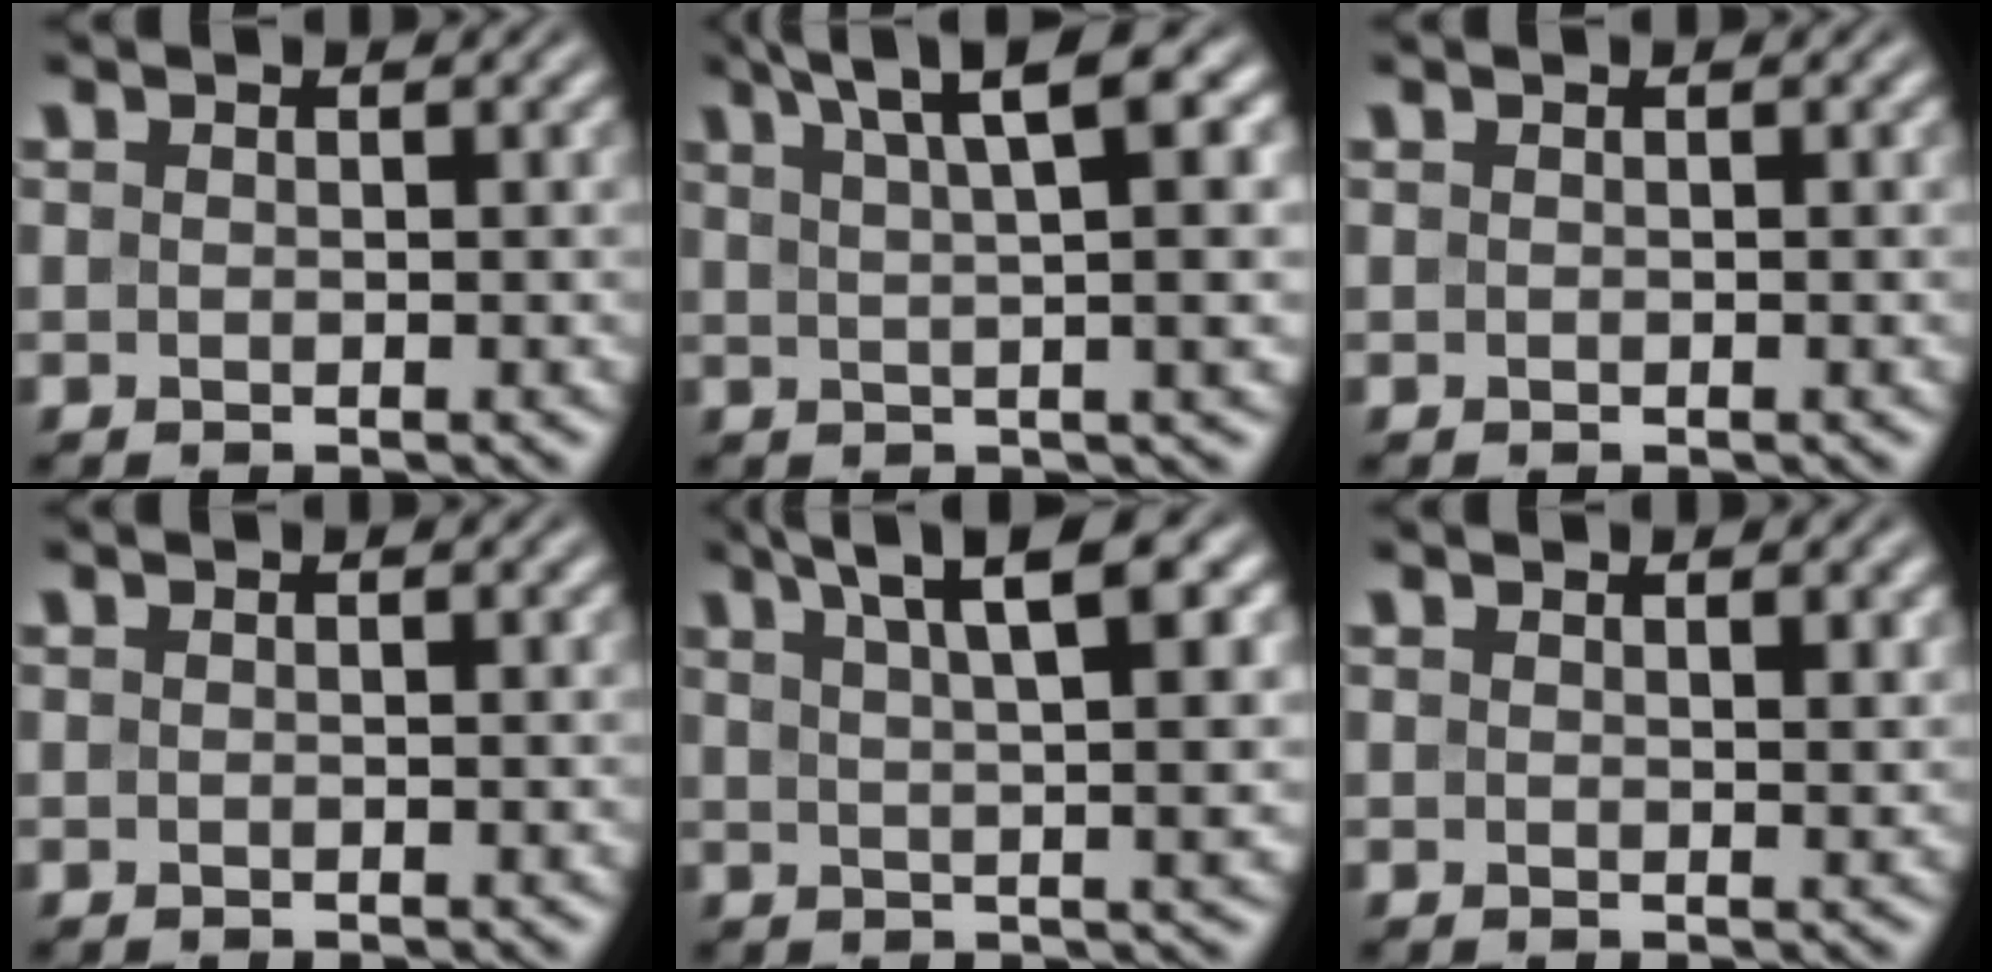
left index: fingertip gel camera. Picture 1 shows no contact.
{"total": 8.6, "force": [3.9, 2.2, 7.4], "torque": [-0.071, 0.028, 0.050]}
{"total": 0.0}
{"total": 0.0}
{"total": 7.9, "force": [3.8, 2.0, 6.6], "torque": [-0.068, 0.021, 0.048]}
{"total": 1.6, "force": [1.1, 0.4, 1.1], "torque": [-0.011, 0.002, 0.016]}